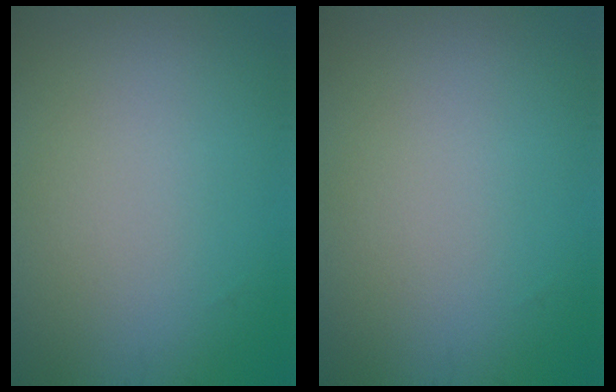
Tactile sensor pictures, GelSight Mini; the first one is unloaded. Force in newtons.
{"total": 0.0}